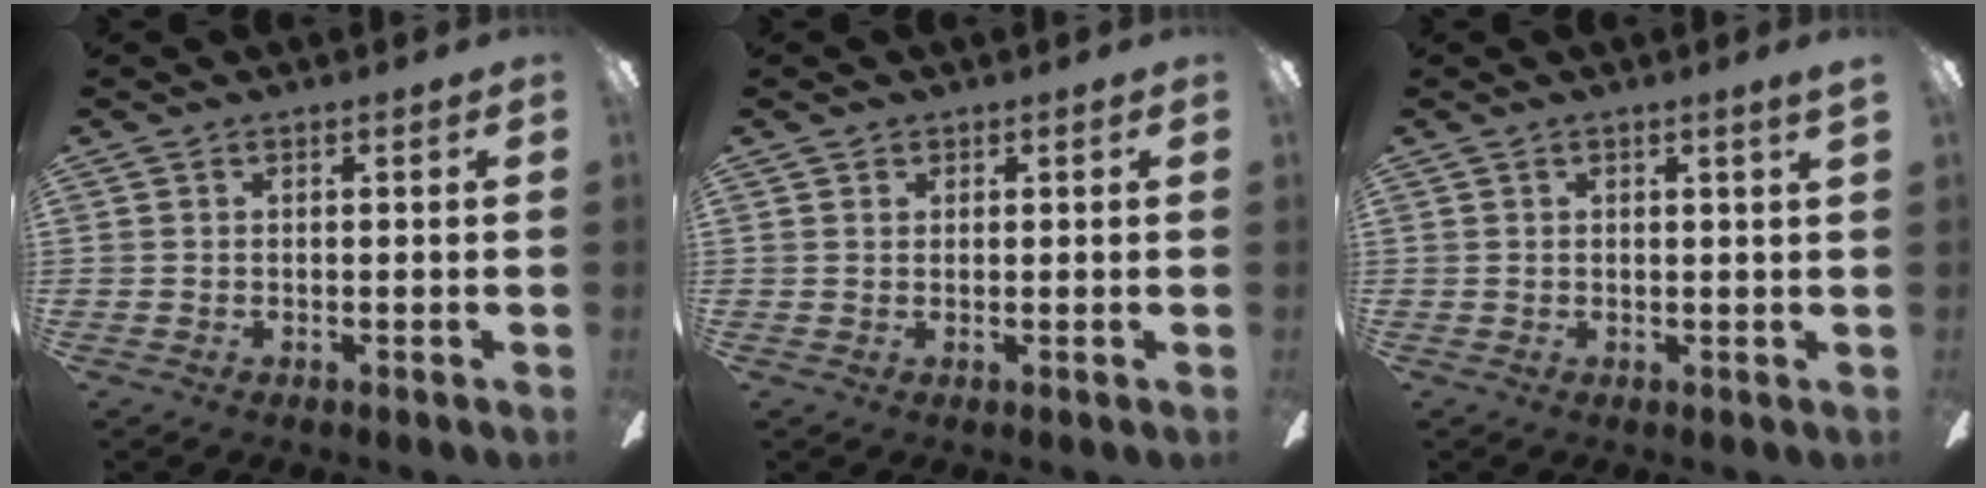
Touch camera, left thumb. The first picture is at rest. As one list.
[{"total": 1.0, "force": [0.7, 0.7, 0.2], "torque": [-0.004, 0.002, 0.014]}, {"total": 1.6, "force": [0.9, -0.2, 1.2], "torque": [-0.016, -0.006, 0.014]}]